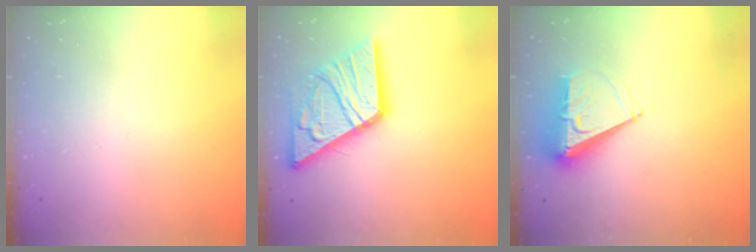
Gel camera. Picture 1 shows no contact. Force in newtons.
{"total": 15.6, "press": 15.5, "slide": 1.5}
{"total": 7.5, "press": 7.5, "slide": 0.5}